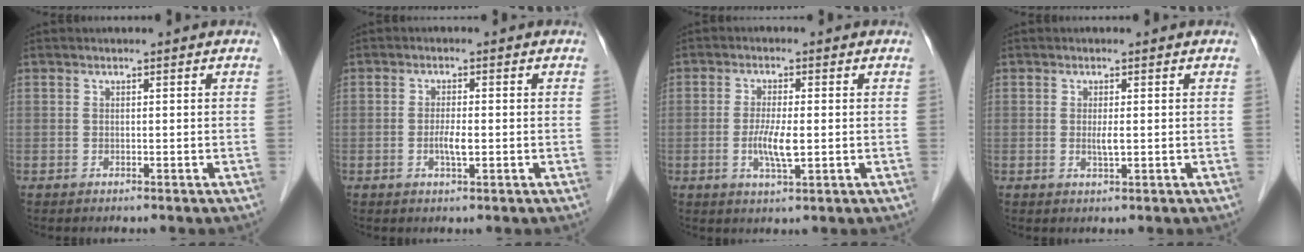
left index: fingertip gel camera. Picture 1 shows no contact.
{"total": 2.5, "force": [-0.6, 0.5, 2.4], "torque": [-0.050, -0.003, -0.011]}
{"total": 4.7, "force": [-0.7, 0.8, 4.6], "torque": [-0.096, -0.010, -0.013]}
{"total": 1.4, "force": [-0.1, 0.2, 1.4], "torque": [-0.030, -0.004, -0.001]}